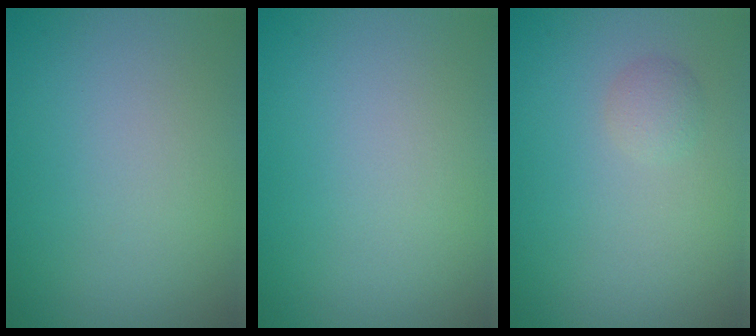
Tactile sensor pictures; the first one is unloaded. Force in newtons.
{"total": 0.0}
{"total": 1.2, "press": 1.1, "slide": 0.1}